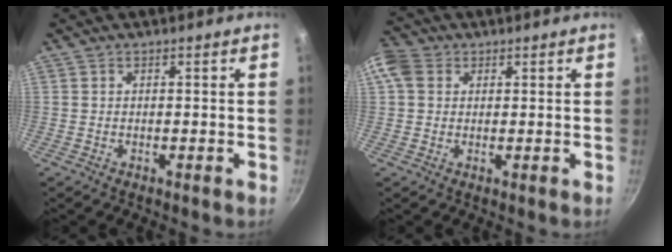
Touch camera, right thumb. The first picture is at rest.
{"total": 5.2, "force": [1.4, 4.3, 2.6], "torque": [-0.039, 0.007, 0.014]}